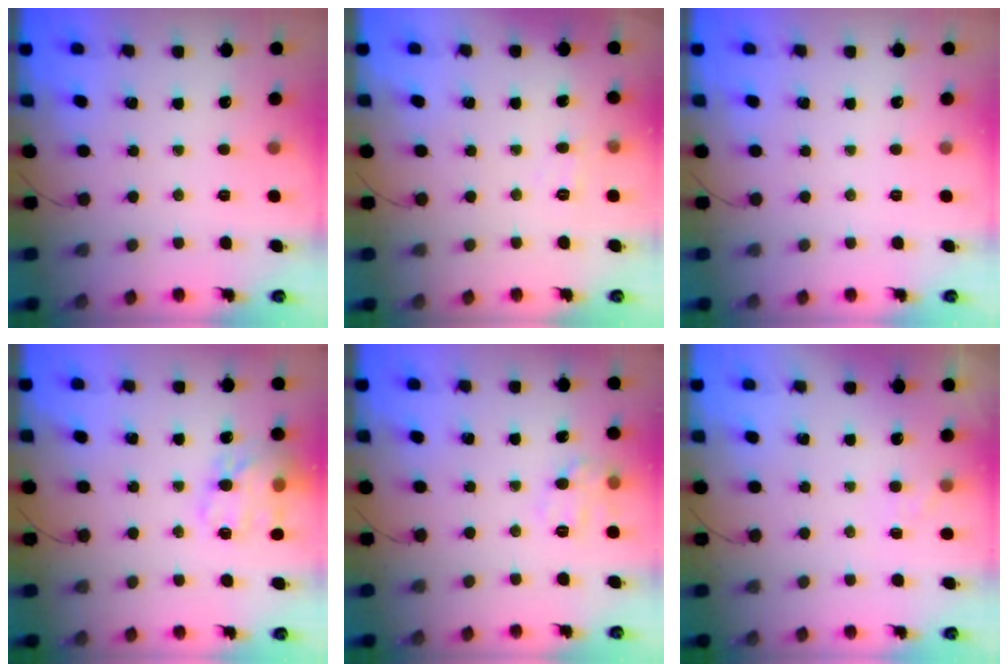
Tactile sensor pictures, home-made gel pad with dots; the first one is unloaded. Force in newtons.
{"total": 3.9, "press": 3.6, "slide": 1.5}
{"total": 0.0}
{"total": 16.5, "press": 16.3, "slide": 2.5}
{"total": 9.1, "press": 9.1, "slide": 0.4}
{"total": 3.8, "press": 3.5, "slide": 1.4}